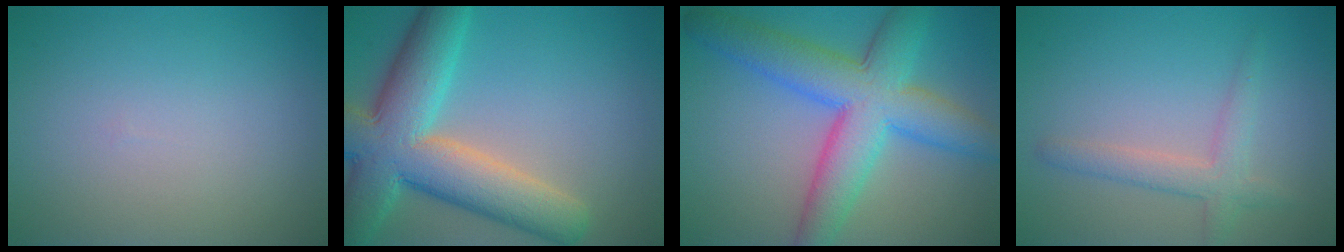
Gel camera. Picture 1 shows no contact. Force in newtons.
{"total": 10.8, "press": 10.8, "slide": 0.9}
{"total": 9.0, "press": 9.0, "slide": 0.2}
{"total": 2.6, "press": 2.6, "slide": 0.1}